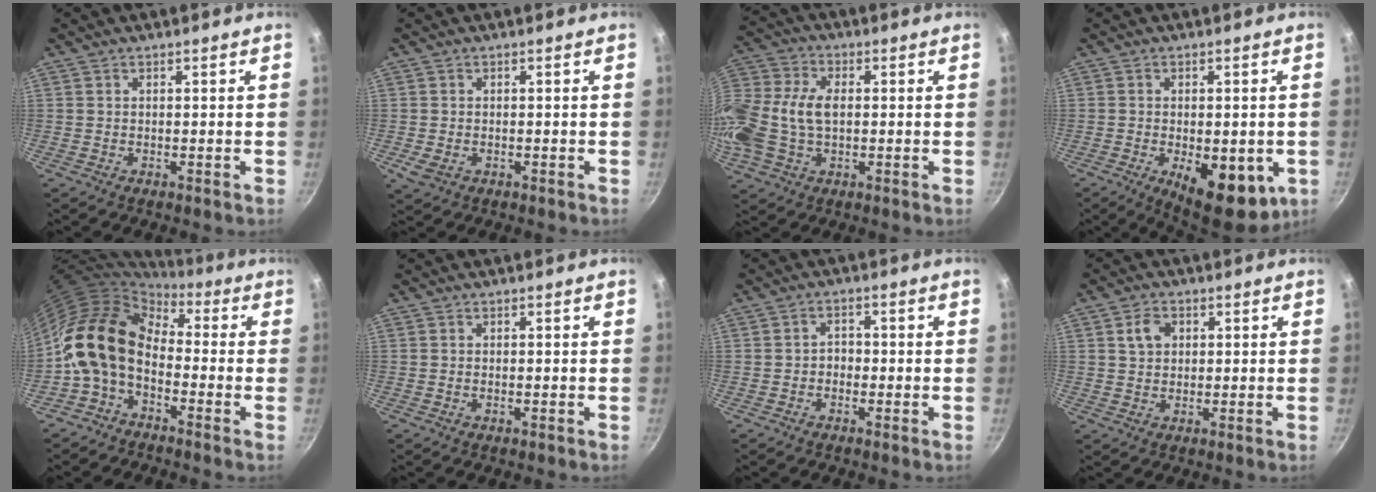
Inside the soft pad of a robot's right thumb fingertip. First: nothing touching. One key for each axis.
{"total": 2.4, "fx": -0.7, "fy": 1.8, "fz": 1.5, "tx": -0.032, "ty": -0.006, "tz": -0.008}
{"total": 17.0, "fx": -0.2, "fy": 11.2, "fz": 12.8, "tx": -0.285, "ty": 0.027, "tz": -0.014}
{"total": 13.7, "fx": -4.0, "fy": 6.3, "fz": 11.5, "tx": -0.123, "ty": -0.006, "tz": -0.042}
{"total": 13.3, "fx": -2.0, "fy": 9.0, "fz": 9.5, "tx": -0.160, "ty": 0.038, "tz": -0.056}
{"total": 0.0}
{"total": 2.3, "fx": -0.8, "fy": 1.9, "fz": 1.1, "tx": -0.003, "ty": 0.014, "tz": -0.016}
{"total": 4.2, "fx": 1.2, "fy": 3.3, "fz": 2.3, "tx": -0.024, "ty": 0.004, "tz": 0.020}